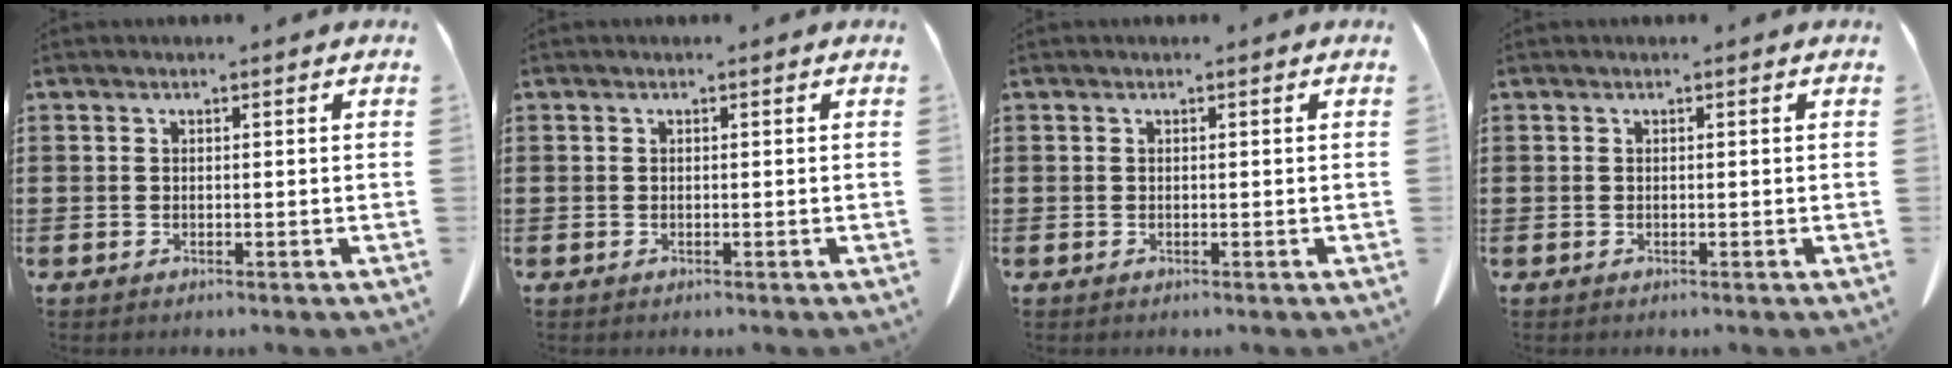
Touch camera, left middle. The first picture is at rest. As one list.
[{"total": 0.0}, {"total": 0.0}, {"total": 0.0}]